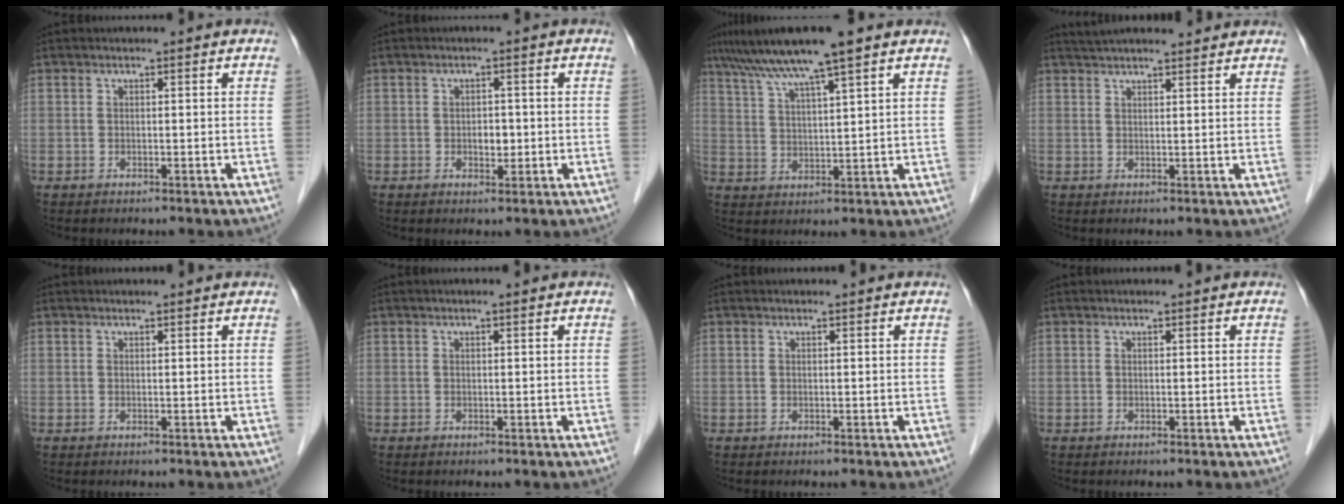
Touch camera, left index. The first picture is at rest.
{"total": 2.2, "force": [-0.3, 1.4, 1.7], "torque": [-0.026, 0.002, -0.002]}
{"total": 10.9, "force": [8.1, -0.5, 7.2], "torque": [-0.128, 0.024, 0.137]}
{"total": 10.5, "force": [9.5, 1.4, 4.1], "torque": [-0.061, 0.030, 0.133]}
{"total": 2.1, "force": [2.0, 0.2, 0.4], "torque": [-0.008, 0.016, 0.025]}
{"total": 1.0, "force": [0.8, 0.0, 0.6], "torque": [-0.013, 0.008, 0.013]}
{"total": 1.3, "force": [1.2, 0.0, 0.3], "torque": [-0.009, 0.010, 0.016]}
{"total": 0.9, "force": [0.9, 0.0, 0.2], "torque": [-0.009, 0.008, 0.013]}